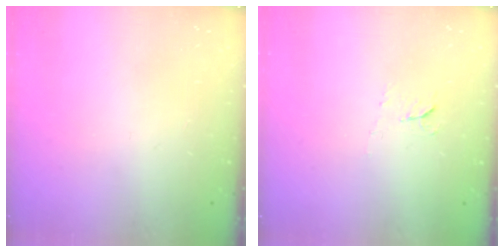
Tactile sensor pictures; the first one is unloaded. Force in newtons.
{"total": 5.4, "press": 5.3, "slide": 0.7}